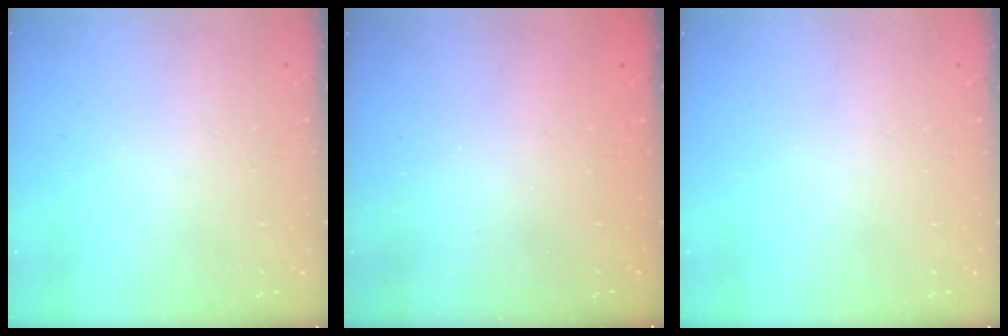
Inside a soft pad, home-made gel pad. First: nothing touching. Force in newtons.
{"total": 2.6, "press": 2.5, "slide": 0.9}
{"total": 0.0}